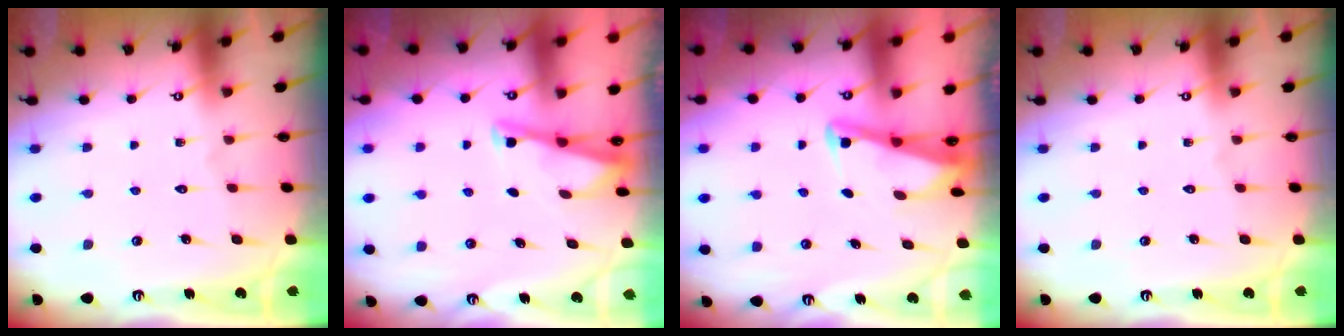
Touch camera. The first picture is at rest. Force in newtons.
{"total": 3.3, "press": 3.3, "slide": 0.3}
{"total": 2.7, "press": 2.6, "slide": 0.3}
{"total": 0.0}